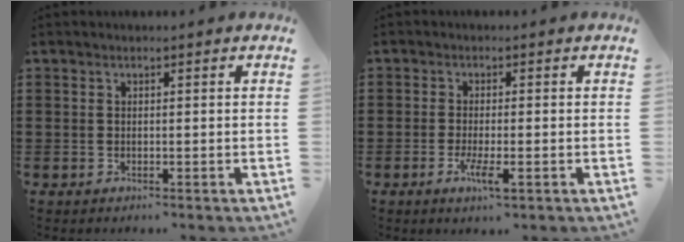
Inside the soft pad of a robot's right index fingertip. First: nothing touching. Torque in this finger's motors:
{"motor_torque": [0.50, -0.20, 0.09, 0.03]}